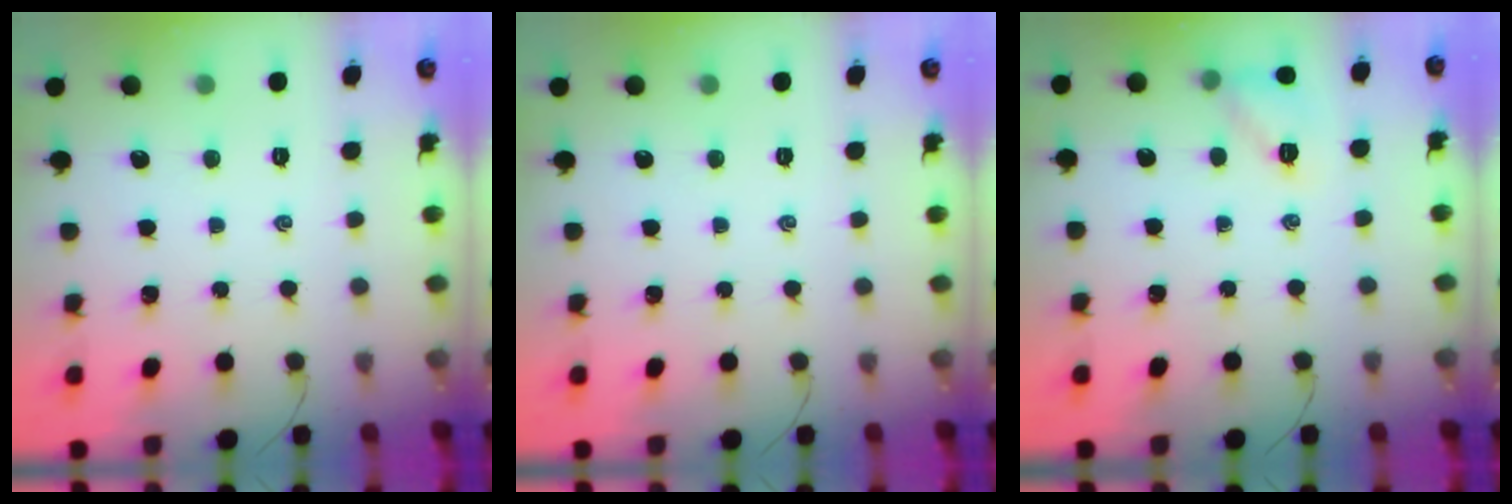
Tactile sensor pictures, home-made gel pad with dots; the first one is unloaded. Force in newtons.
{"total": 0.0}
{"total": 8.2, "press": 8.2, "slide": 1.0}